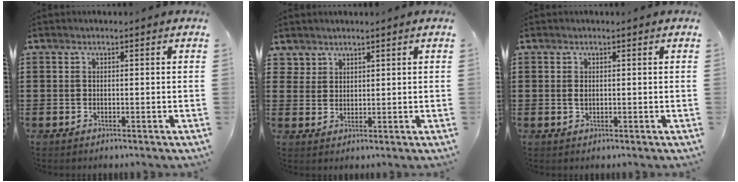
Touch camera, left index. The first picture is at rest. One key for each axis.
{"total": 2.5, "fx": 2.1, "fy": 1.3, "fz": 0.0, "tx": -0.007, "ty": 0.003, "tz": 0.042}
{"total": 0.8, "fx": 0.1, "fy": 0.4, "fz": 0.6, "tx": -0.015, "ty": 0.002, "tz": 0.001}